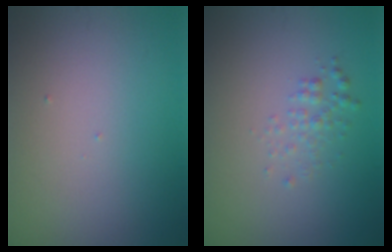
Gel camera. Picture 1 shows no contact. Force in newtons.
{"total": 1.3, "press": 1.3, "slide": 0.0}